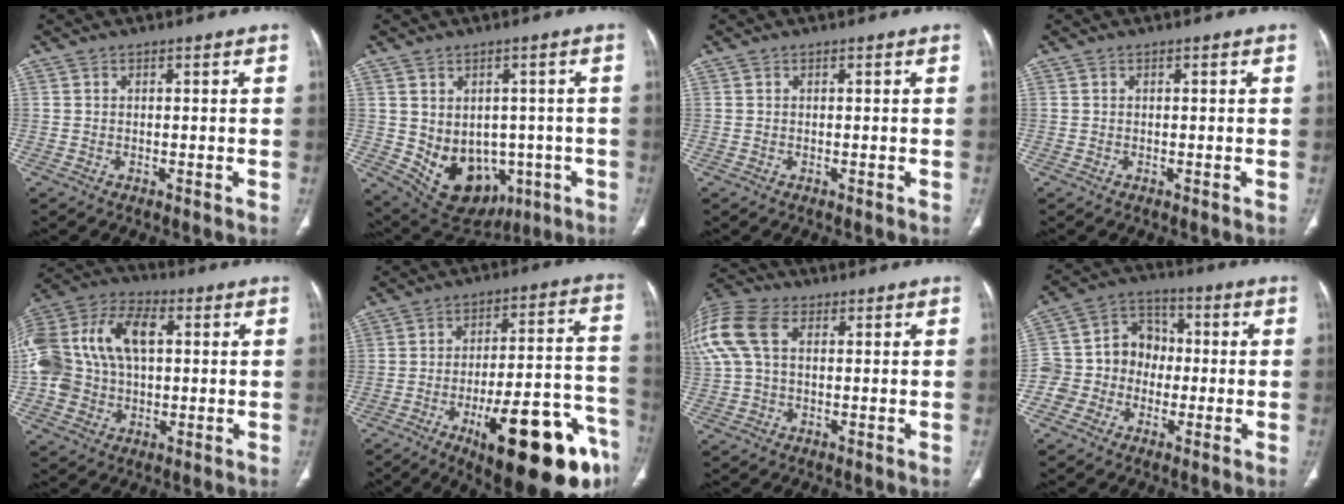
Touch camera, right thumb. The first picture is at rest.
{"total": 13.3, "force": [-3.0, 10.3, 8.0], "torque": [-0.087, 0.016, -0.009]}
{"total": 0.0}
{"total": 0.0}
{"total": 22.0, "force": [3.7, 14.5, 16.1], "torque": [-0.346, 0.034, 0.067]}
{"total": 25.8, "force": [-13.2, 7.6, 20.9], "torque": [-0.222, 0.074, -0.183]}
{"total": 17.2, "force": [4.9, 11.4, 11.9], "torque": [-0.315, 0.048, 0.090]}
{"total": 11.1, "force": [-2.2, 10.2, 3.9], "torque": [-0.034, 0.045, -0.047]}